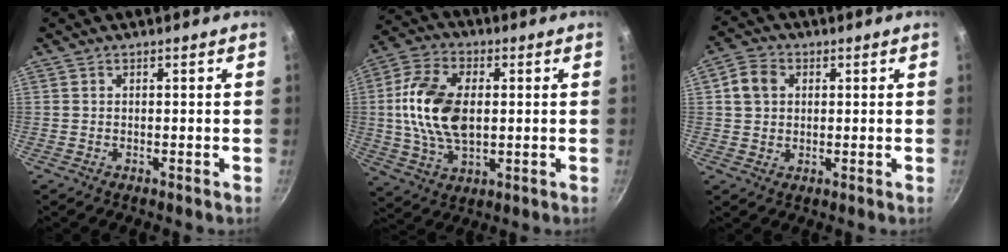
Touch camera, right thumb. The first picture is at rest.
{"total": 15.4, "force": [1.0, 9.2, 12.3], "torque": [-0.224, 0.007, 0.013]}
{"total": 5.7, "force": [1.3, 4.7, 3.0], "torque": [-0.041, 0.005, 0.014]}